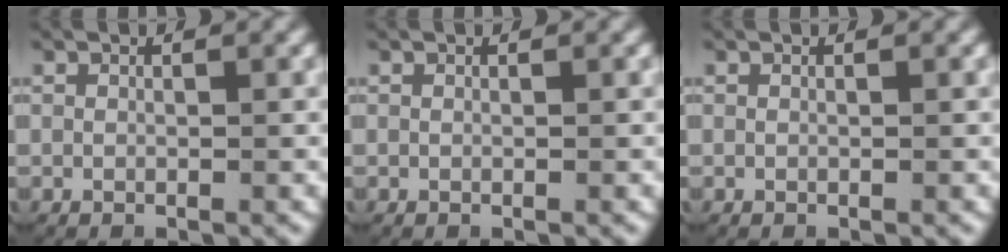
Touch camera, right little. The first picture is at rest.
{"total": 0.0}
{"total": 0.0}